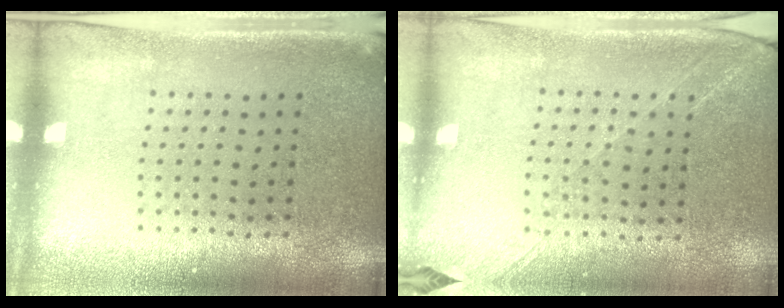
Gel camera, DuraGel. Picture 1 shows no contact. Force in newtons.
{"total": 1.3, "press": 1.3, "slide": 0.4}